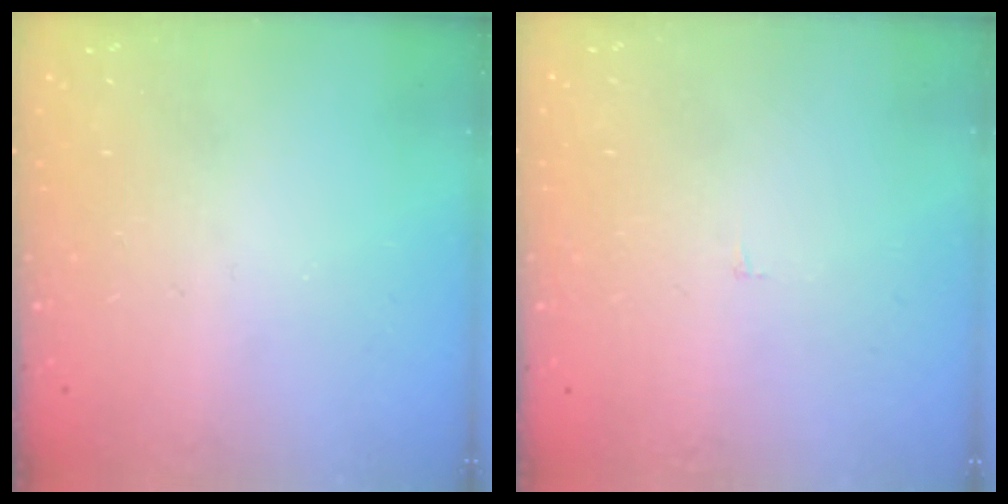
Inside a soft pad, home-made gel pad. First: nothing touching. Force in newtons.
{"total": 1.6, "press": 1.6, "slide": 0.1}